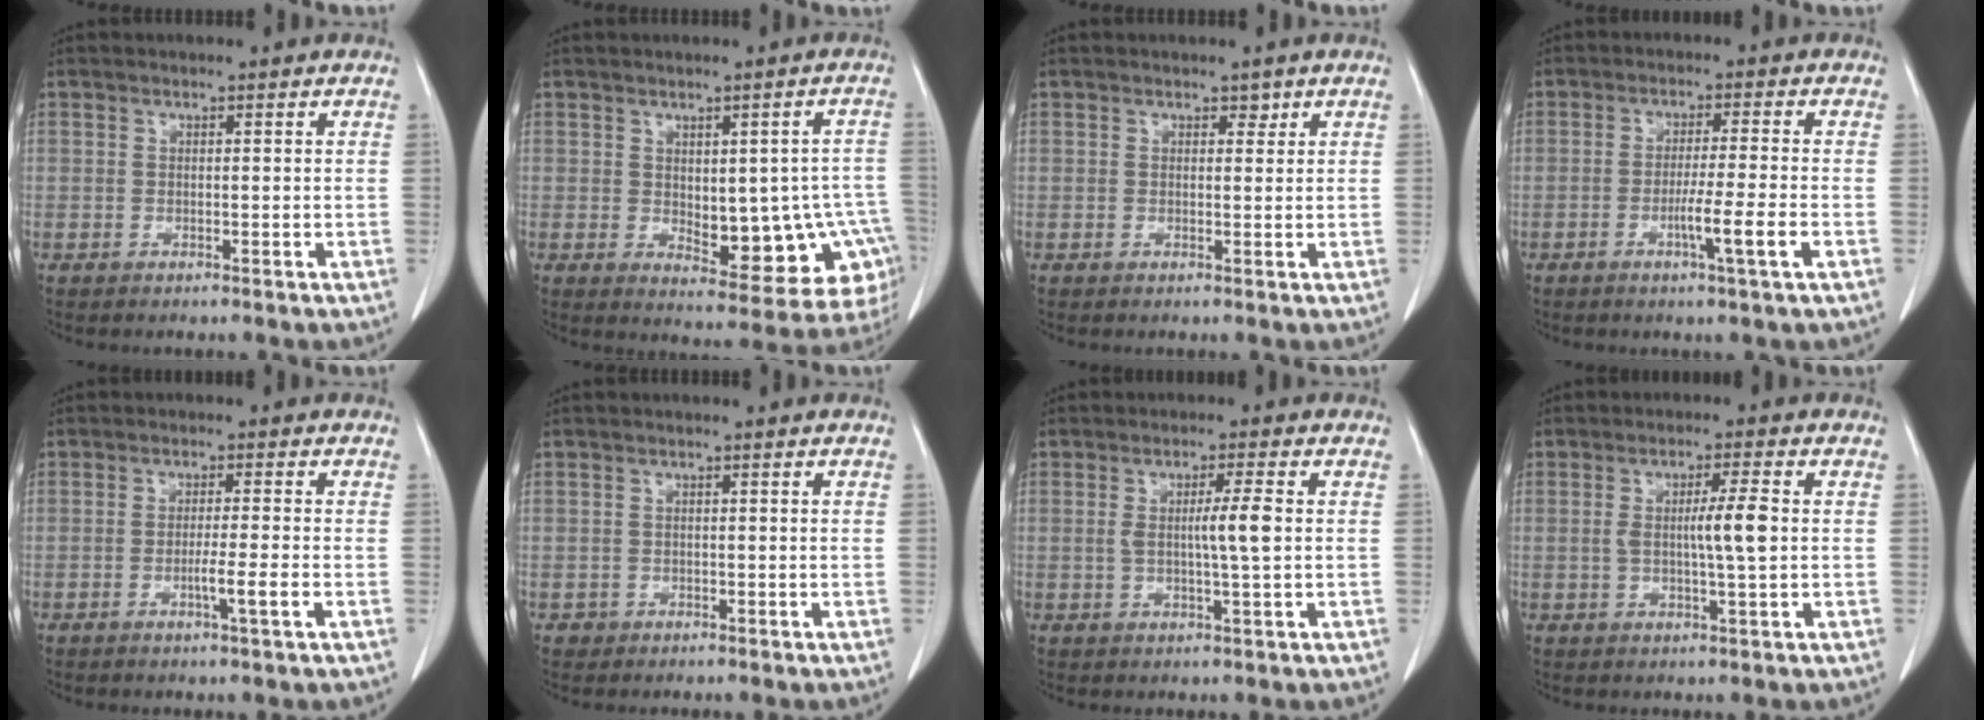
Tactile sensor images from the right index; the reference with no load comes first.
{"total": 14.2, "force": [-2.6, 6.1, 12.6], "torque": [-0.117, 0.015, -0.011]}
{"total": 1.1, "force": [0.8, 0.7, 0.4], "torque": [0.000, -0.004, 0.007]}
{"total": 5.9, "force": [-2.2, -0.9, 5.4], "torque": [-0.090, -0.011, -0.036]}
{"total": 3.7, "force": [-1.4, -0.6, 3.4], "torque": [-0.057, -0.005, -0.022]}
{"total": 1.0, "force": [-0.6, 0.8, -0.1], "torque": [-0.004, 0.004, -0.011]}
{"total": 4.6, "force": [0.2, -0.4, 4.6], "torque": [-0.081, -0.004, 0.002]}
{"total": 5.4, "force": [0.1, -0.2, 5.4], "torque": [-0.093, -0.002, 0.001]}